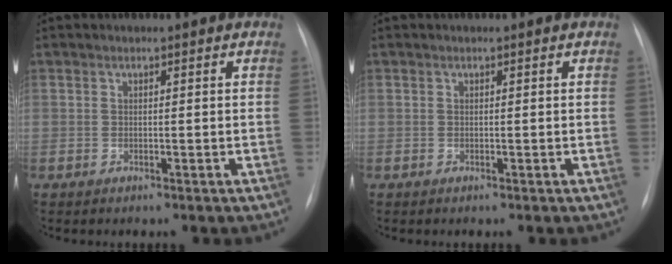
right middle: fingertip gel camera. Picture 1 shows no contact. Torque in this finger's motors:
{"motor_torque": [-0.01, 0.00, 0.00, 0.00]}